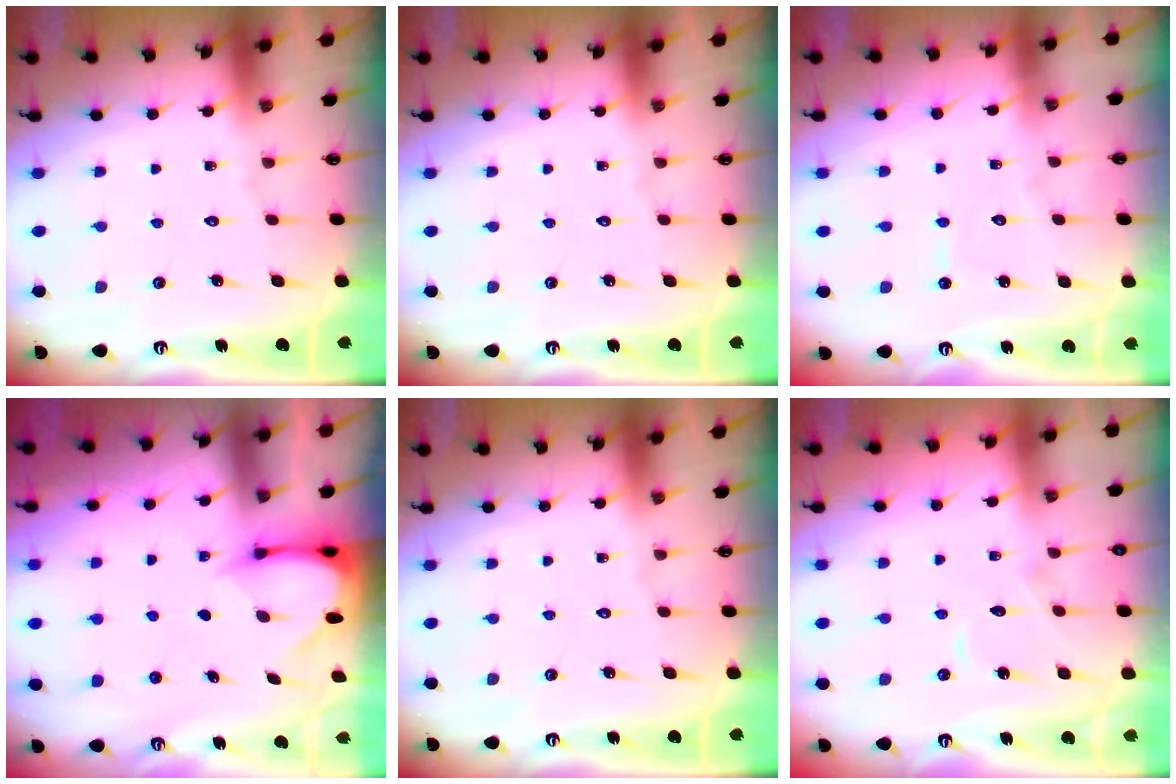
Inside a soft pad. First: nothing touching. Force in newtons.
{"total": 0.0}
{"total": 2.8, "press": 2.8, "slide": 0.3}
{"total": 3.3, "press": 3.3, "slide": 0.3}
{"total": 0.0}
{"total": 6.1, "press": 6.0, "slide": 0.7}